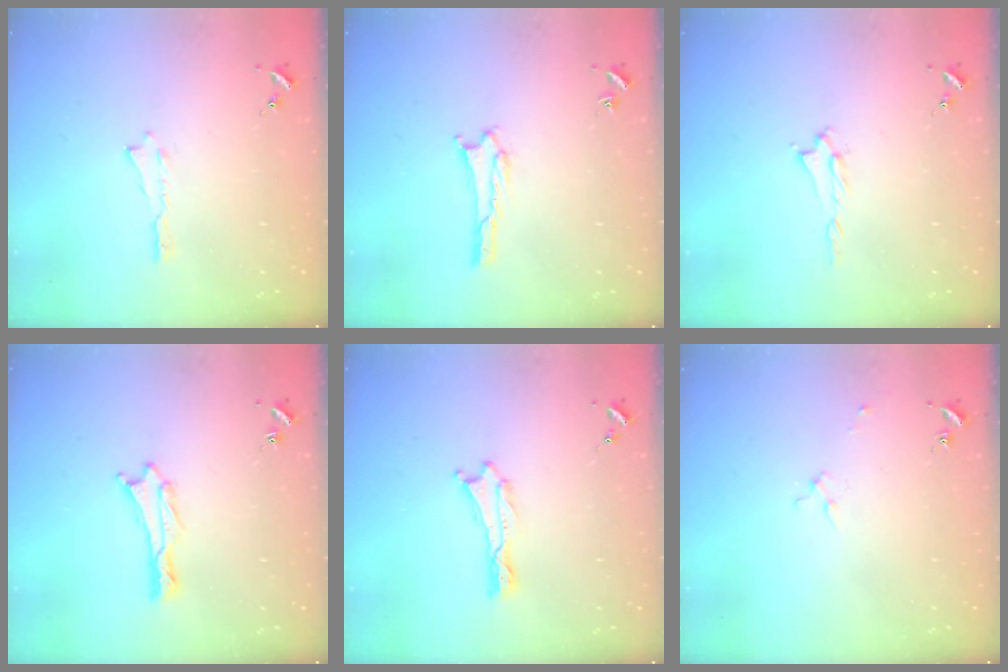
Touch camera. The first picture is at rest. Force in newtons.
{"total": 1.4, "press": 1.4, "slide": 0.0}
{"total": 1.0, "press": 0.9, "slide": 0.2}
{"total": 0.8, "press": 0.7, "slide": 0.1}
{"total": 0.0}
{"total": 2.0, "press": 1.9, "slide": 0.2}